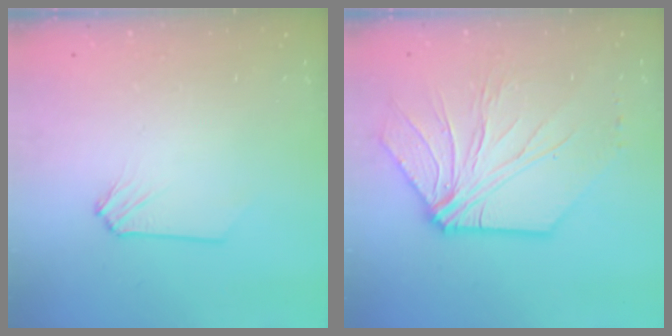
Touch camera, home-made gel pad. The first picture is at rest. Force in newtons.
{"total": 10.6, "press": 10.6, "slide": 0.9}